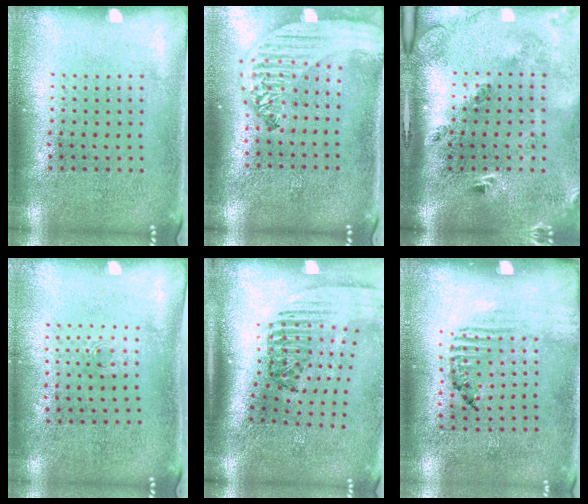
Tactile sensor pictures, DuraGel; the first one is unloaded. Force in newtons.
{"total": 3.1, "press": 2.4, "slide": 1.9}
{"total": 3.0, "press": 1.9, "slide": 2.2}
{"total": 0.5, "press": 0.2, "slide": 0.5}
{"total": 2.4, "press": 1.7, "slide": 1.8}
{"total": 1.6, "press": 1.0, "slide": 1.3}